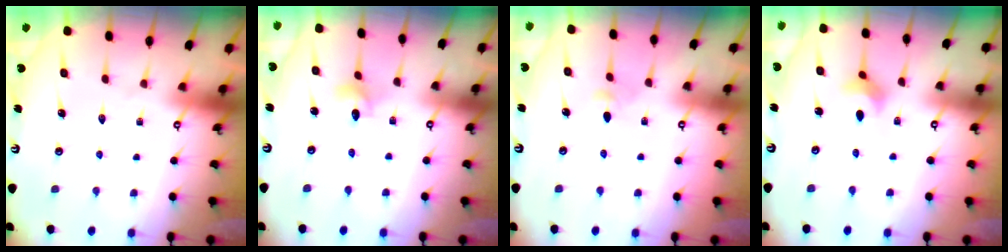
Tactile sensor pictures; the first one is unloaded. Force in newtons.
{"total": 3.3, "press": 3.3, "slide": 0.3}
{"total": 3.1, "press": 3.1, "slide": 0.6}
{"total": 2.7, "press": 2.6, "slide": 0.6}